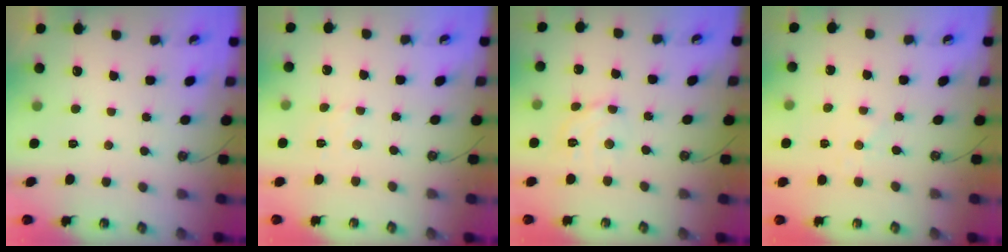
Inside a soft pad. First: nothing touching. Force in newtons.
{"total": 2.1, "press": 2.1, "slide": 0.4}
{"total": 8.3, "press": 8.3, "slide": 0.8}
{"total": 1.4, "press": 1.3, "slide": 0.4}